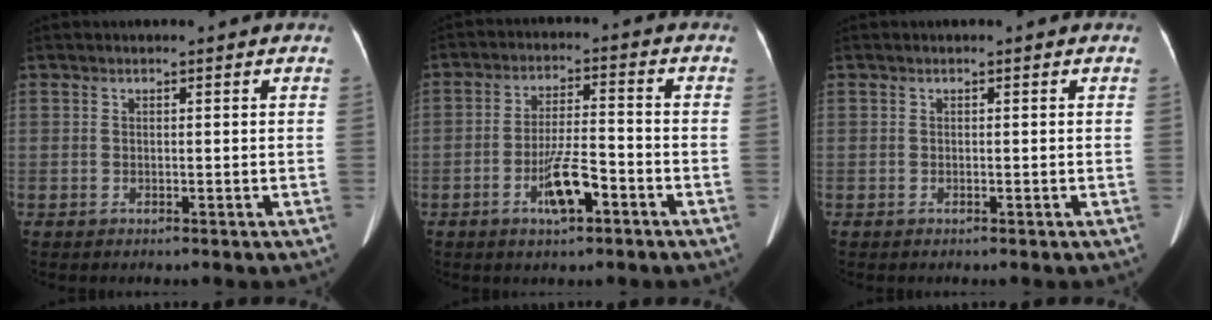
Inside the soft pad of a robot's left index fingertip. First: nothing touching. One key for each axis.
{"total": 7.0, "fx": -3.4, "fy": 1.5, "fz": 5.9, "tx": -0.117, "ty": 0.001, "tz": -0.058}
{"total": 0.0}